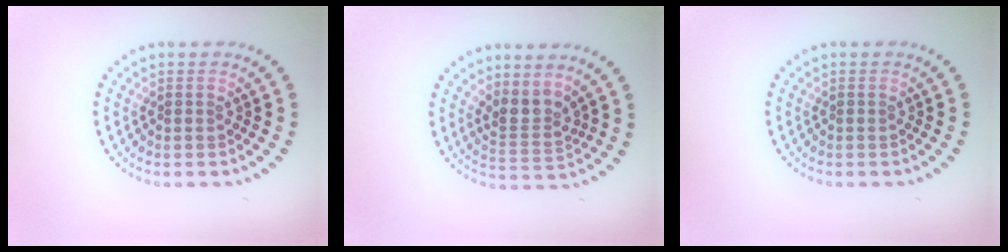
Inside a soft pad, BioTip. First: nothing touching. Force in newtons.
{"total": 2.5, "press": 1.9, "slide": 1.7}
{"total": 0.0}